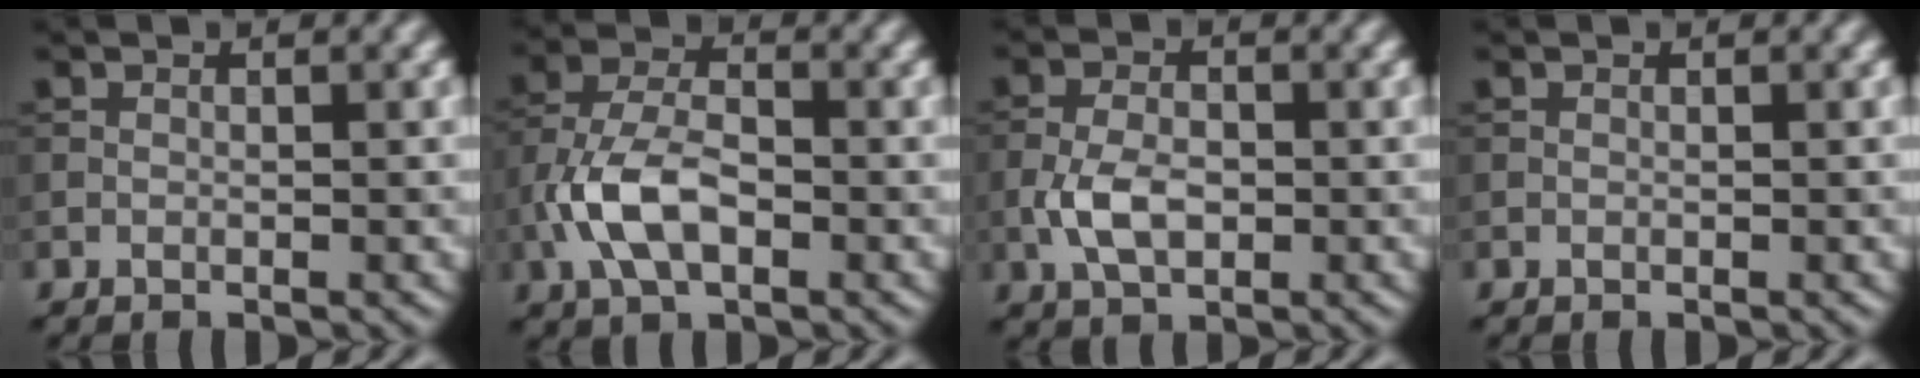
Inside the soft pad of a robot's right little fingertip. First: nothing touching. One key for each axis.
{"total": 5.9, "fx": -2.0, "fy": 3.1, "fz": 4.6, "tx": -0.097, "ty": 0.005, "tz": -0.046}
{"total": 3.8, "fx": -1.0, "fy": 2.1, "fz": 2.9, "tx": -0.061, "ty": 0.000, "tz": -0.023}
{"total": 0.0}